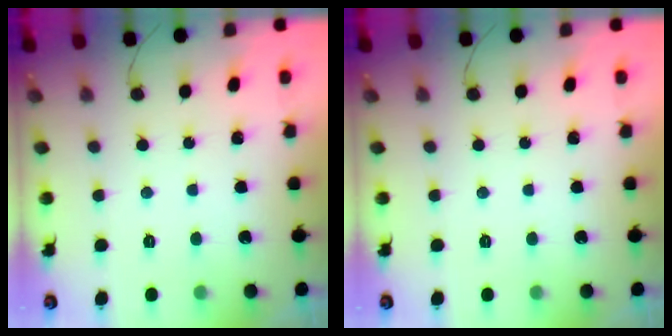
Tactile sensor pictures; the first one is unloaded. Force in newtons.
{"total": 0.0}